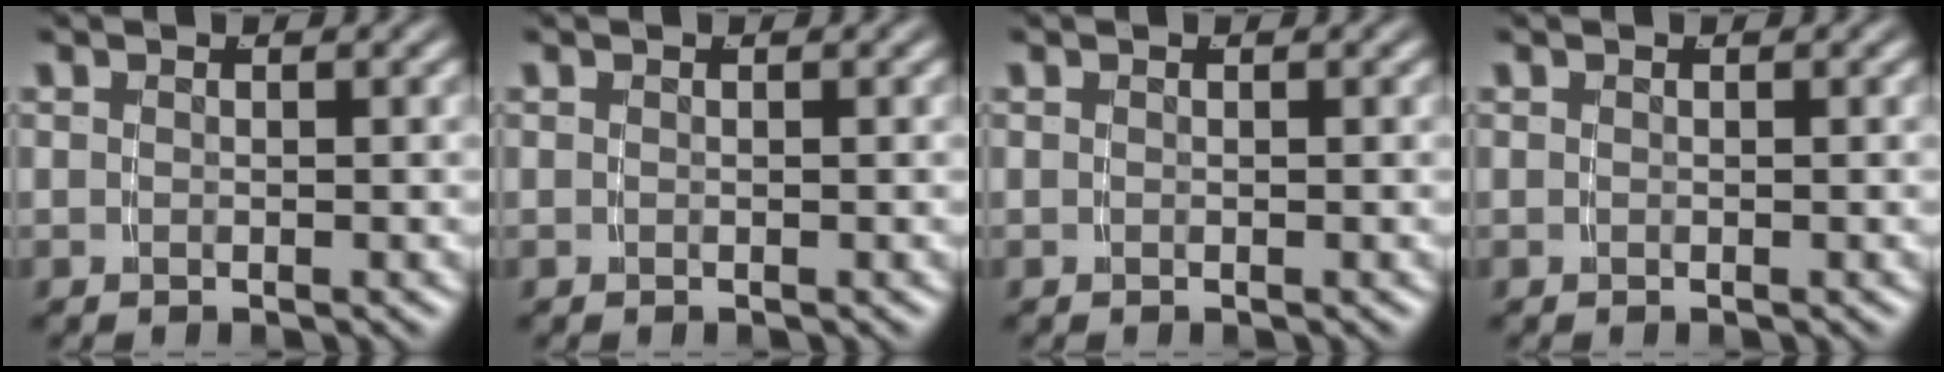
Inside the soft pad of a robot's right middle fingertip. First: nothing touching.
{"total": 0.0}
{"total": 0.0}
{"total": 0.0}